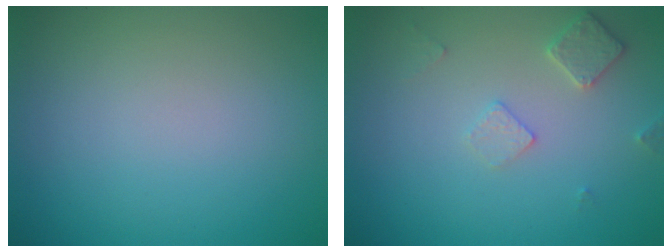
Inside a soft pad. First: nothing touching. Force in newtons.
{"total": 2.1, "press": 2.1, "slide": 0.3}